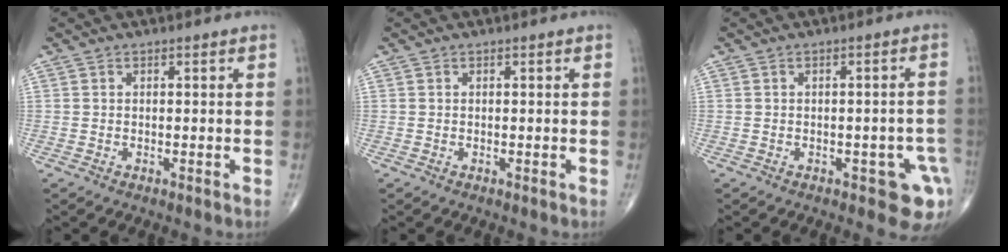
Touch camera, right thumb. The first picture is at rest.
{"total": 0.0}
{"total": 7.1, "force": [-3.0, 3.1, 5.6], "torque": [-0.040, 0.009, -0.033]}